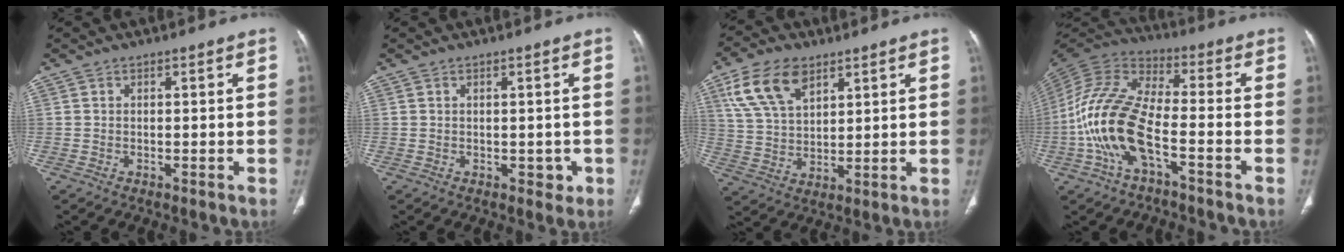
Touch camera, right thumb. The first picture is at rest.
{"total": 2.0, "force": [0.0, 1.5, 1.3], "torque": [-0.007, -0.001, 0.004]}
{"total": 12.1, "force": [6.3, 6.9, 7.7], "torque": [-0.134, -0.014, 0.127]}
{"total": 15.6, "force": [-5.2, 6.5, 13.2], "torque": [-0.283, 0.044, -0.103]}